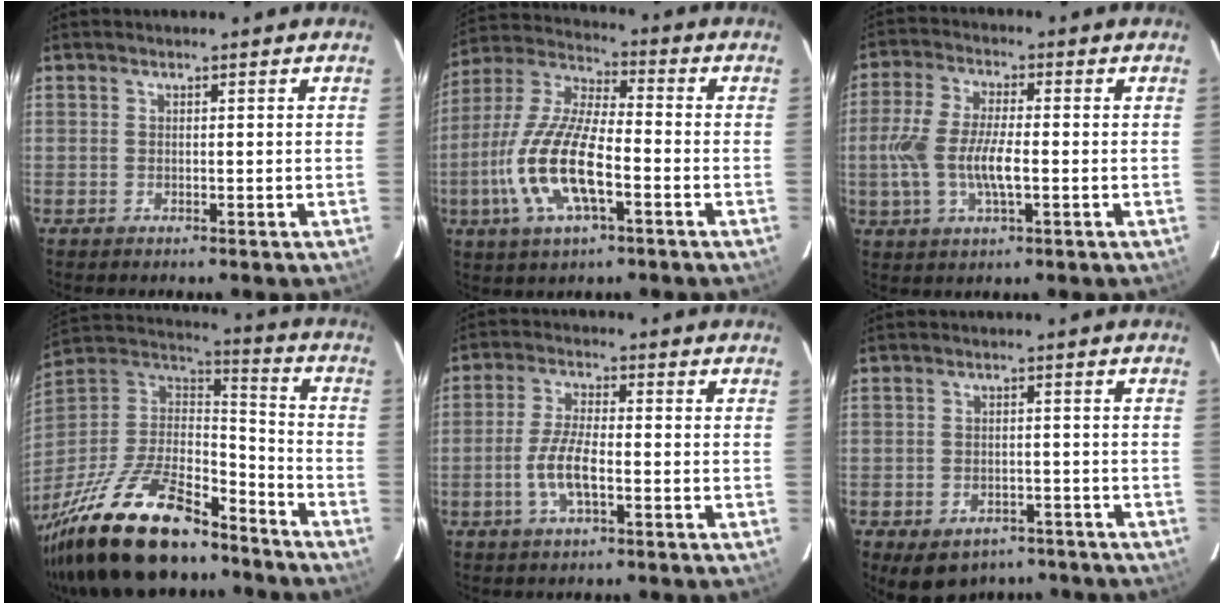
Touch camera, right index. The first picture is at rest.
{"total": 16.1, "force": [-5.1, 5.4, 14.3], "torque": [-0.304, -0.008, -0.100]}
{"total": 10.0, "force": [-1.7, 3.5, 9.2], "torque": [-0.194, -0.001, -0.033]}
{"total": 31.0, "force": [-22.0, 11.4, 18.6], "torque": [-0.380, -0.027, -0.360]}
{"total": 6.8, "force": [-2.2, 2.0, 6.1], "torque": [-0.128, 0.001, -0.045]}
{"total": 10.8, "force": [-7.4, 6.6, 4.3], "torque": [-0.095, 0.006, -0.085]}